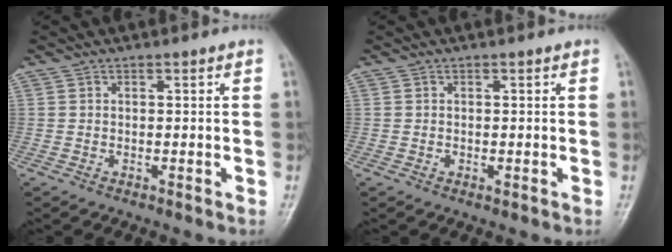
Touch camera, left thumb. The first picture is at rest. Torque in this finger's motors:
{"motor_torque": [-0.06, 0.03, 0.09, 0.07, 0.00]}